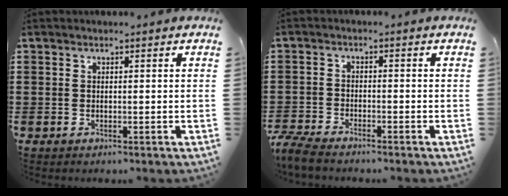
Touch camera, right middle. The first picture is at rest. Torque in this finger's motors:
{"motor_torque": [2.14, 0.00, 0.40, 0.12]}